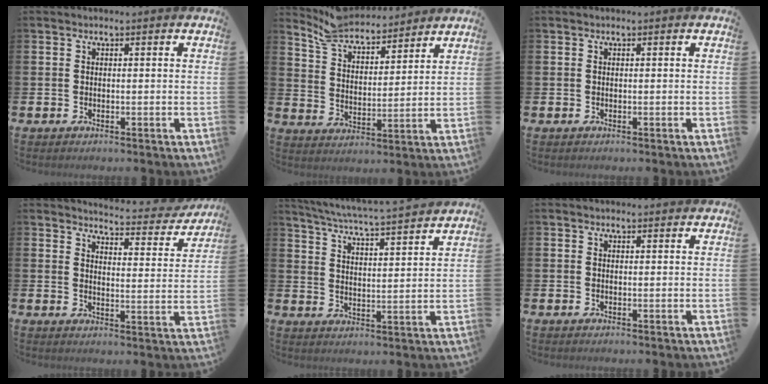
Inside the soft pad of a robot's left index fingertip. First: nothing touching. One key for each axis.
{"total": 7.2, "fx": 6.8, "fy": 1.9, "fz": 1.1, "tx": -0.059, "ty": -0.045, "tz": 0.122}
{"total": 0.0}
{"total": 4.3, "fx": 4.2, "fy": 0.5, "fz": 0.6, "tx": -0.020, "ty": -0.037, "tz": 0.066}
{"total": 5.5, "fx": 5.3, "fy": -0.3, "fz": 1.6, "tx": -0.055, "ty": -0.042, "tz": 0.088}
{"total": 0.8, "fx": 0.7, "fy": 0.2, "fz": 0.2, "tx": 0.006, "ty": -0.002, "tz": 0.011}